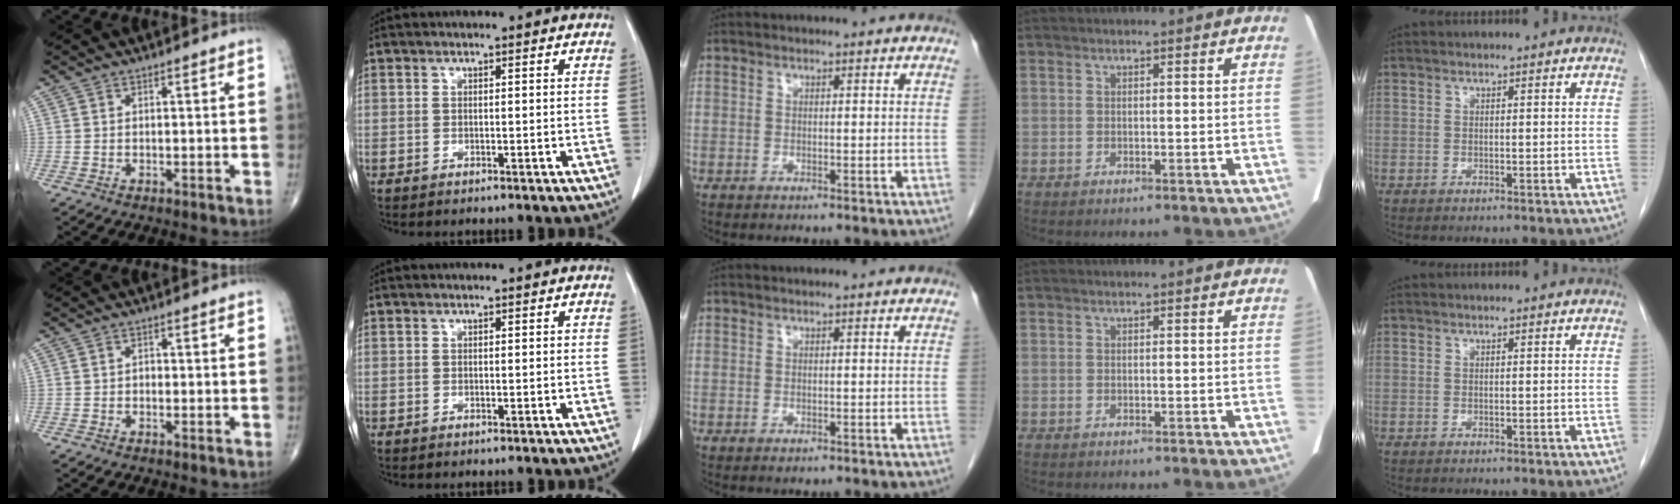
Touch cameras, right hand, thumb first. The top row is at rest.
{"thumb": {"total": 0.8, "force": [-0.3, 0.6, 0.4], "torque": [0.001, 0.003, -0.010]}, "middle": {"total": 0.6, "force": [-0.3, 0.3, 0.4], "torque": [-0.004, 0.000, -0.001]}}